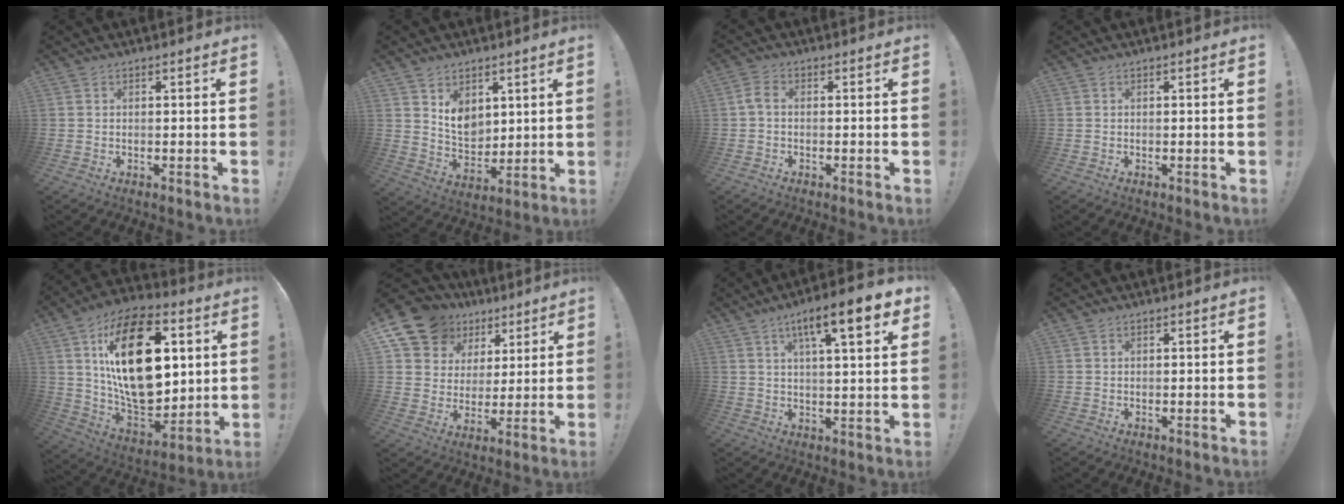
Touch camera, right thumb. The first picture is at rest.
{"total": 8.5, "force": [4.7, 6.4, 3.0], "torque": [-0.049, -0.038, 0.095]}
{"total": 3.0, "force": [-0.2, 1.7, 2.5], "torque": [-0.053, 0.006, -0.002]}
{"total": 0.0}
{"total": 30.0, "force": [6.6, 17.6, 23.4], "torque": [-0.424, -0.029, 0.121]}
{"total": 14.5, "force": [8.8, 10.5, 4.7], "torque": [-0.088, -0.053, 0.178]}
{"total": 12.4, "force": [5.8, 2.3, 10.8], "torque": [-0.163, -0.020, 0.085]}
{"total": 0.5, "force": [0.4, 0.3, 0.3], "torque": [-0.008, 0.001, 0.009]}